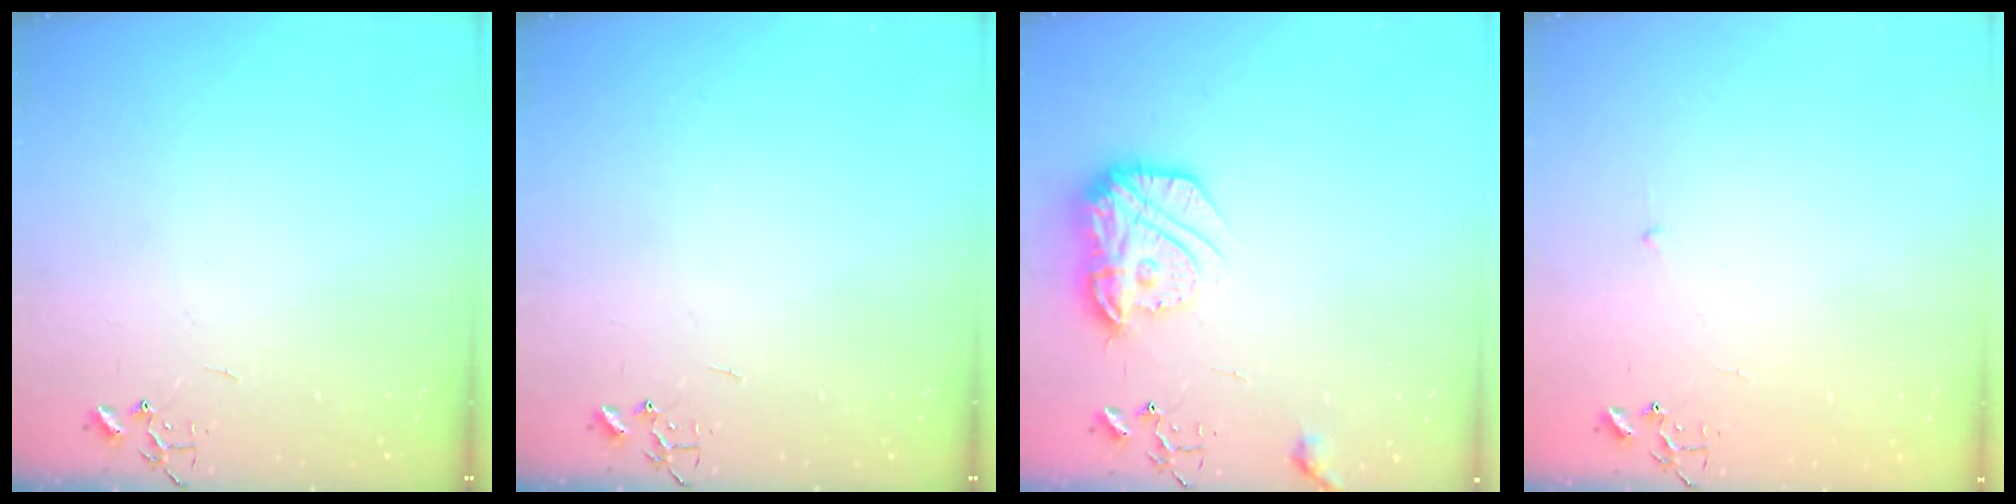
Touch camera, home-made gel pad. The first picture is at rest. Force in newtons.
{"total": 0.0}
{"total": 16.5, "press": 16.5, "slide": 1.1}
{"total": 2.3, "press": 2.3, "slide": 0.3}